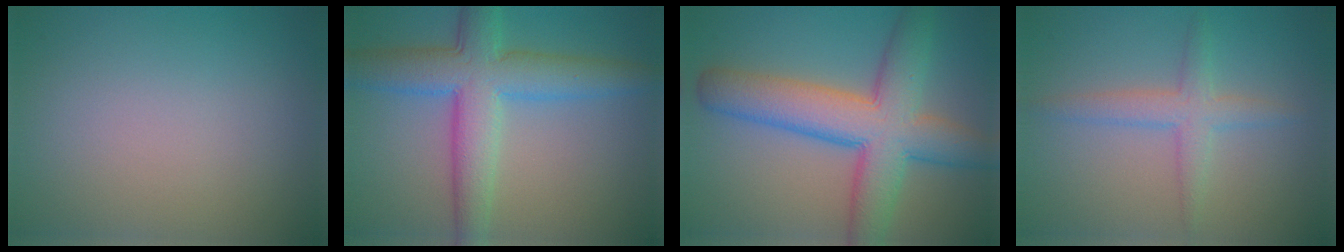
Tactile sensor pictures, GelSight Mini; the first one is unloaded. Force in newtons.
{"total": 7.5, "press": 7.5, "slide": 0.1}
{"total": 9.1, "press": 9.1, "slide": 0.2}
{"total": 2.7, "press": 2.7, "slide": 0.0}